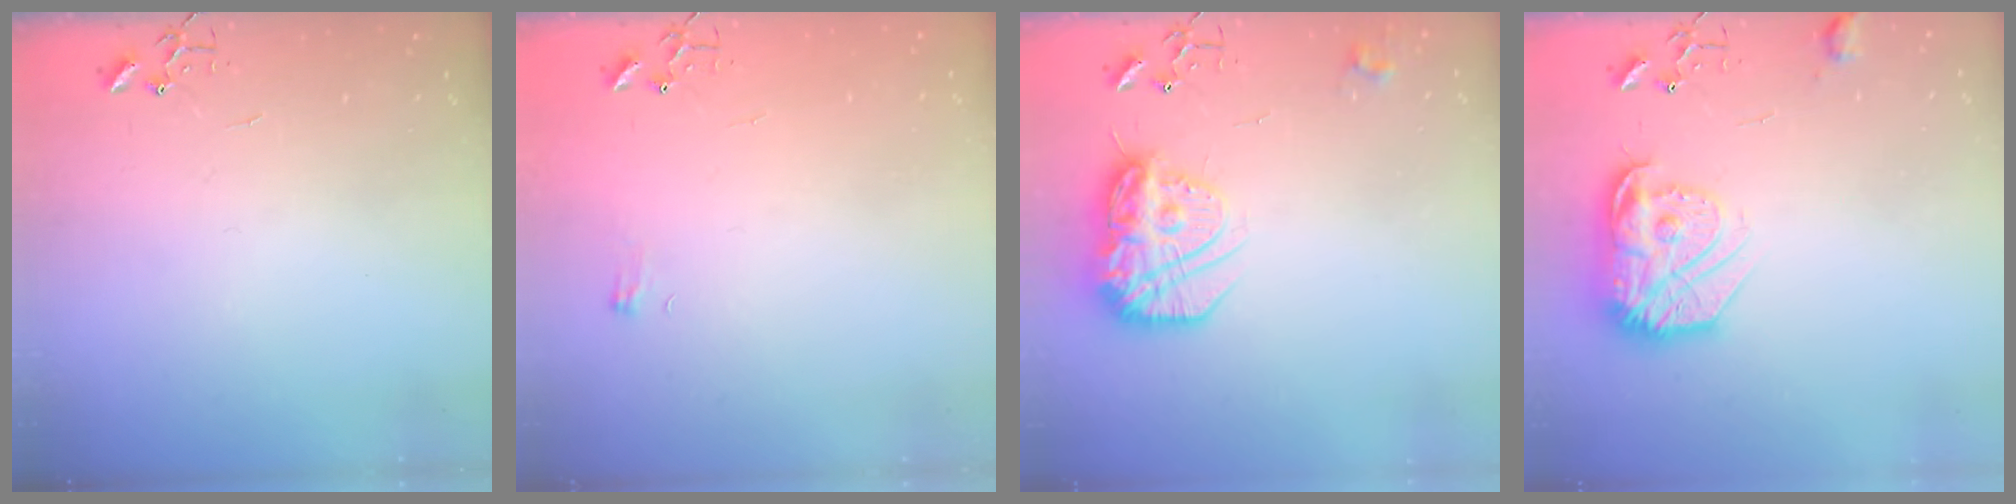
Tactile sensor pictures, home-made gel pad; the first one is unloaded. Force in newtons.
{"total": 4.7, "press": 4.7, "slide": 0.5}
{"total": 17.7, "press": 17.6, "slide": 1.8}
{"total": 17.9, "press": 17.9, "slide": 1.2}